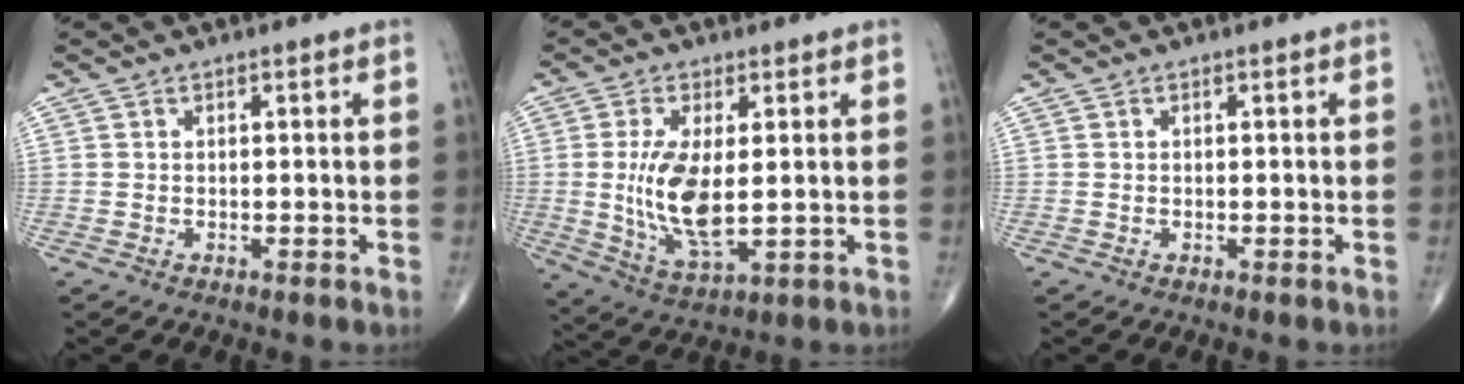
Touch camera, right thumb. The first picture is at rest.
{"total": 11.4, "force": [0.4, 4.7, 10.4], "torque": [-0.209, -0.021, 0.018]}
{"total": 0.0}